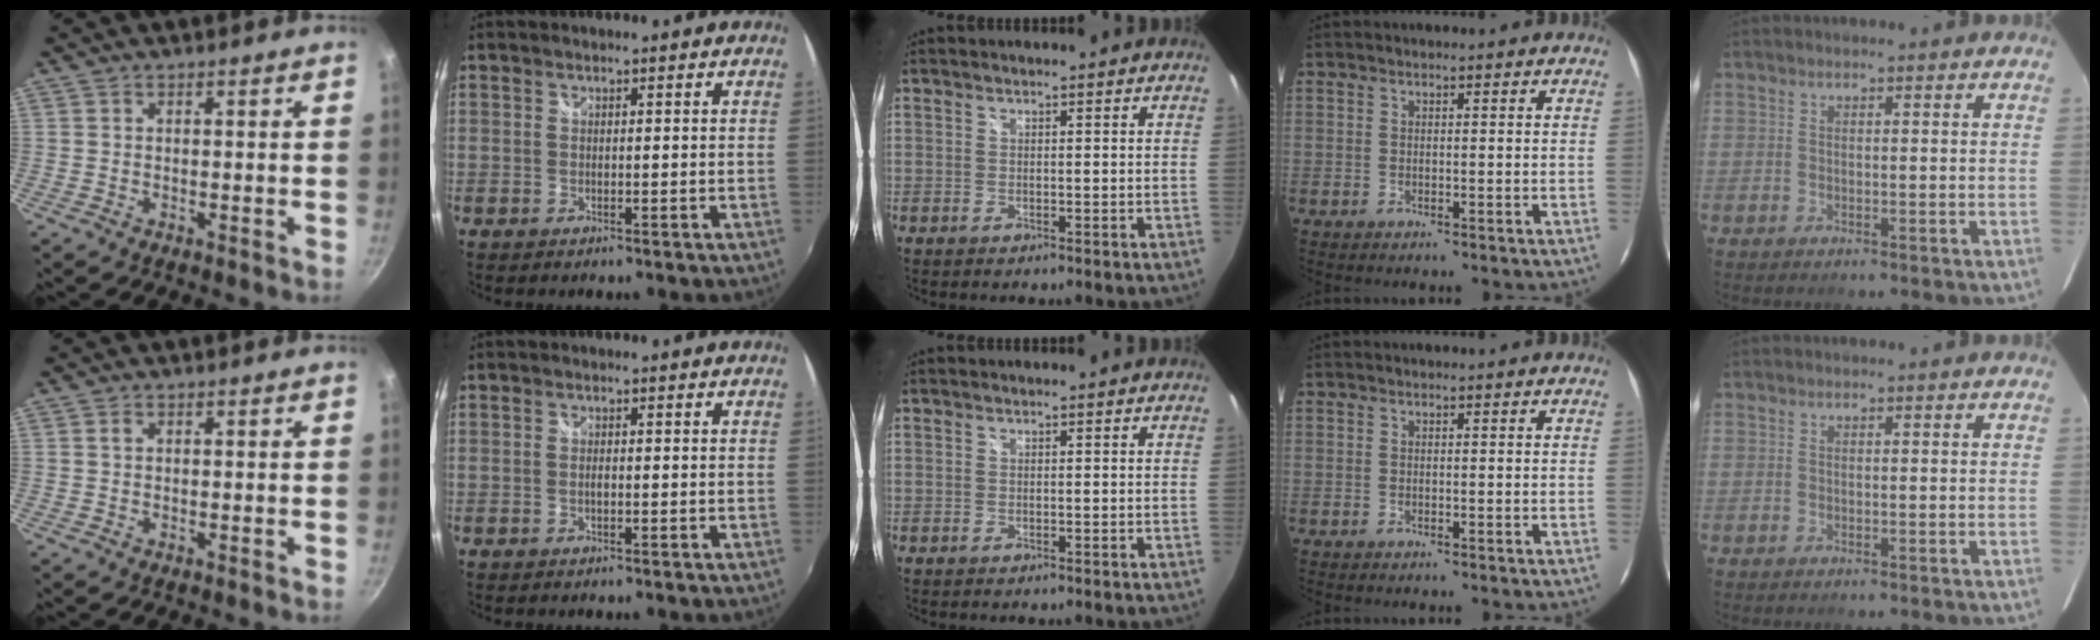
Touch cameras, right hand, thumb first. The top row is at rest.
{"thumb": {"total": 0.6, "force": [0.2, 0.5, 0.3], "torque": [-0.006, 0.003, 0.004]}, "index": {"total": 0.9, "force": [-0.3, 0.2, 0.8], "torque": [-0.018, 0.000, -0.007]}}